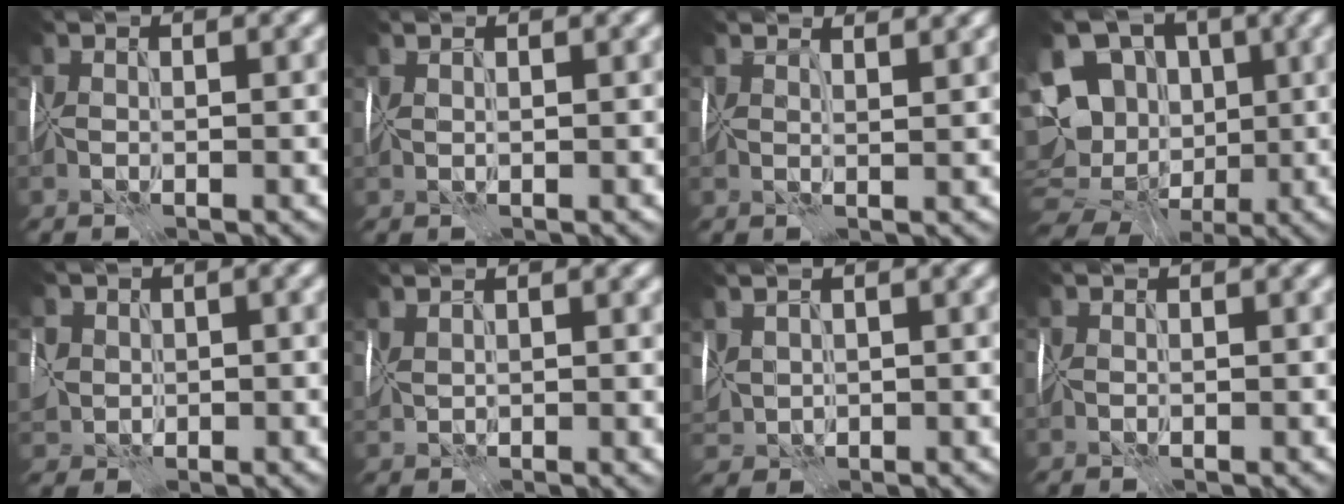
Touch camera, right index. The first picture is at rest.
{"total": 1.2, "force": [1.1, 0.3, 0.5], "torque": [-0.010, 0.005, 0.011]}
{"total": 4.8, "force": [4.0, 1.5, 2.3], "torque": [-0.022, 0.025, 0.036]}
{"total": 15.0, "force": [0.6, 12.2, 8.6], "torque": [-0.164, 0.009, 0.000]}
{"total": 5.0, "force": [0.1, 4.4, 2.4], "torque": [-0.054, 0.019, -0.014]}
{"total": 3.0, "force": [1.8, 1.0, 2.1], "torque": [-0.029, 0.014, 0.022]}
{"total": 2.6, "force": [0.8, 1.9, 1.4], "torque": [-0.044, 0.003, 0.024]}
{"total": 0.0}